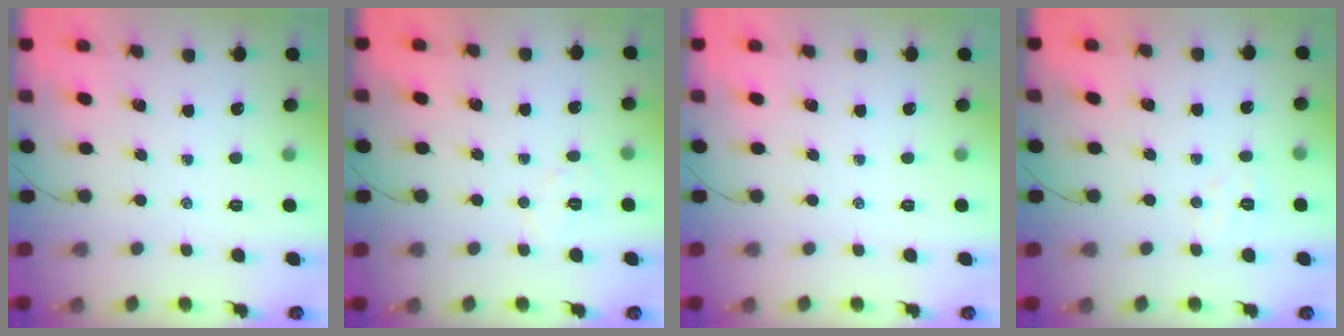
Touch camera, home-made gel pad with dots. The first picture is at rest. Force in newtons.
{"total": 3.9, "press": 3.9, "slide": 0.8}
{"total": 0.0}
{"total": 4.1, "press": 4.0, "slide": 0.8}